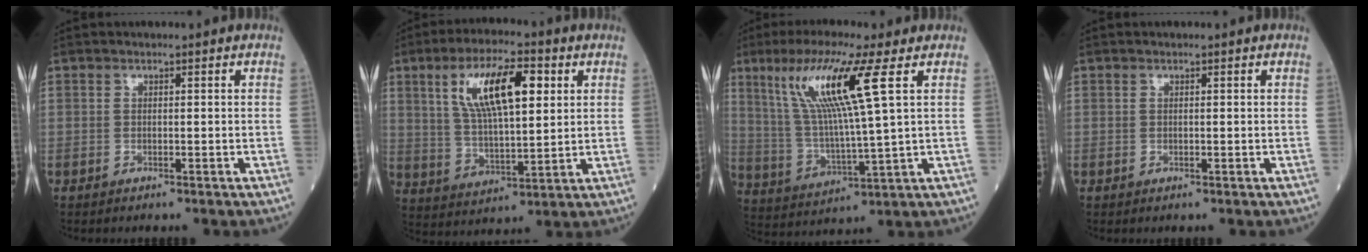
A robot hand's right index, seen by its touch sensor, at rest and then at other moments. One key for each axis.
{"total": 13.2, "fx": 4.7, "fy": 3.8, "fz": 11.7, "tx": -0.223, "ty": 0.014, "tz": 0.089}
{"total": 13.6, "fx": 5.8, "fy": -0.5, "fz": 12.3, "tx": -0.256, "ty": 0.005, "tz": 0.113}
{"total": 0.0}